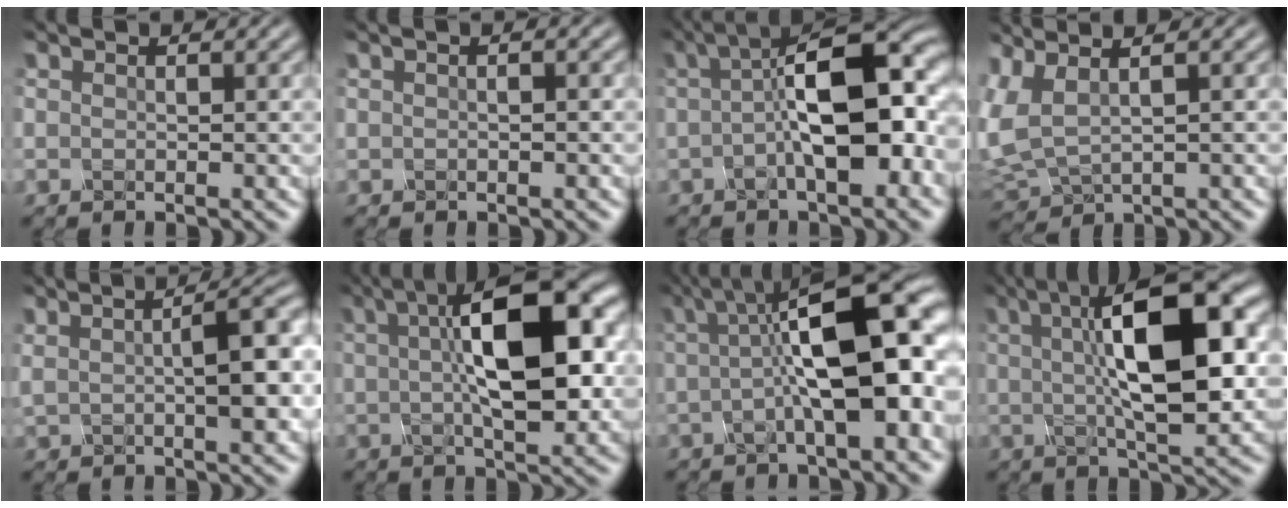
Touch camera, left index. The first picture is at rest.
{"total": 0.9, "force": [0.0, 0.3, 0.9], "torque": [-0.017, -0.002, -0.001]}
{"total": 11.8, "force": [-0.2, 4.5, 10.9], "torque": [-0.153, 0.017, -0.014]}
{"total": 4.3, "force": [1.8, 1.7, 3.5], "torque": [-0.103, 0.012, 0.038]}
{"total": 6.3, "force": [0.7, 1.8, 6.0], "torque": [-0.088, 0.012, 0.011]}
{"total": 11.5, "force": [2.0, 3.9, 10.6], "torque": [-0.159, 0.015, 0.028]}
{"total": 11.6, "force": [1.0, 3.7, 11.0], "torque": [-0.159, 0.017, 0.008]}
{"total": 12.8, "force": [2.3, 4.1, 11.9], "torque": [-0.175, 0.012, 0.032]}